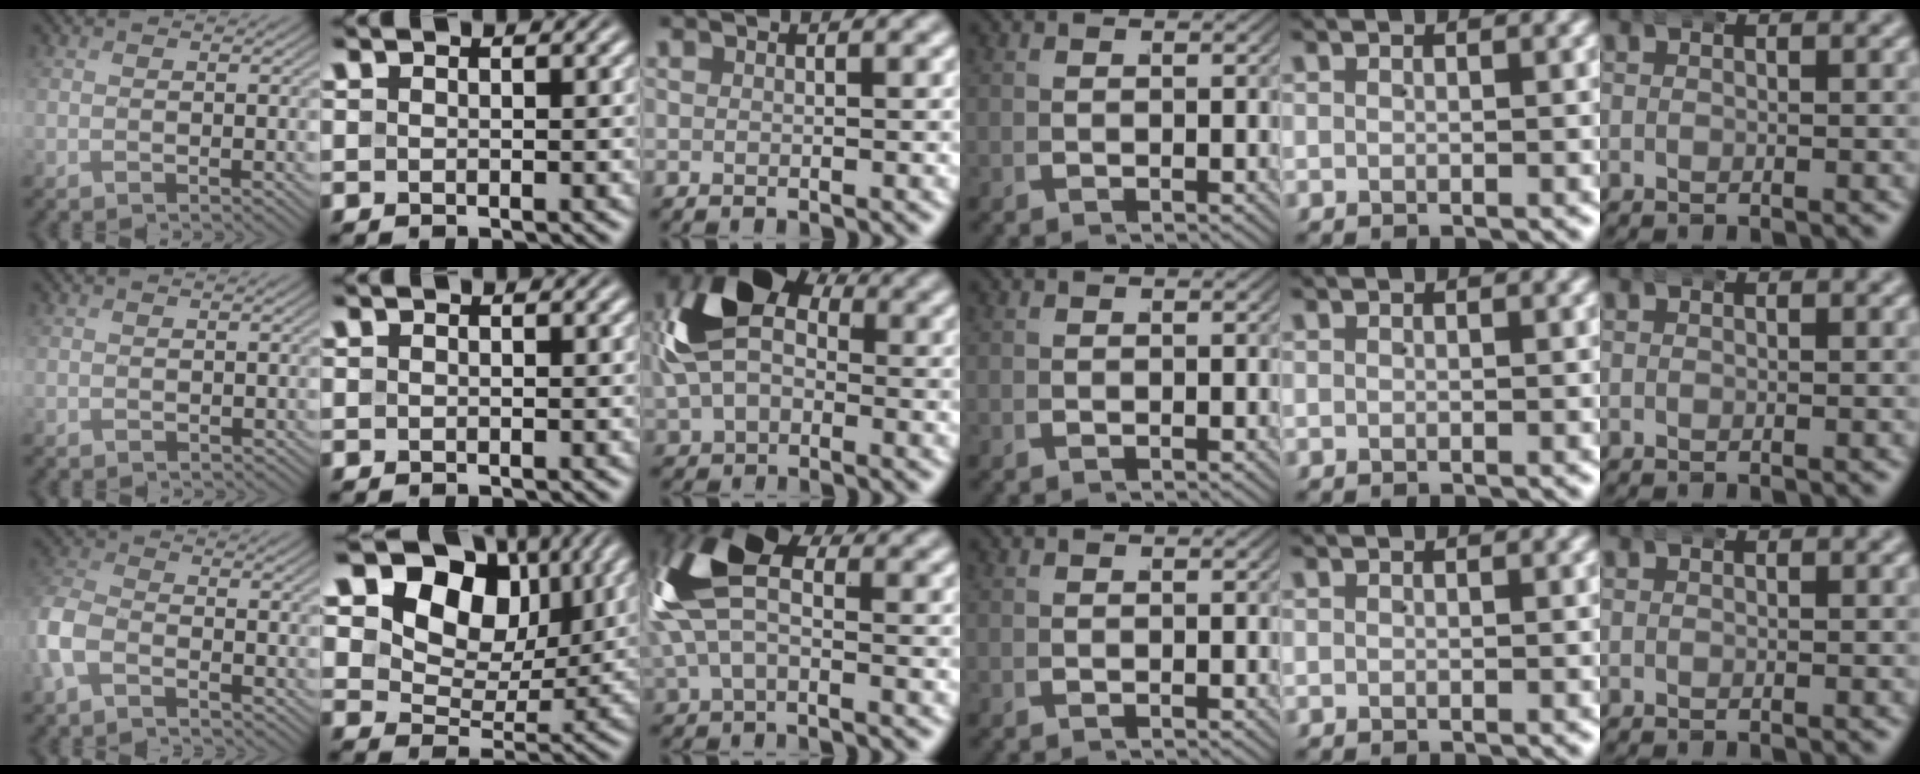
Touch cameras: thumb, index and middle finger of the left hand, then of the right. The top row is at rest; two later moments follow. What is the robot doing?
{"motion": "wrap", "object": "arm wrap"}